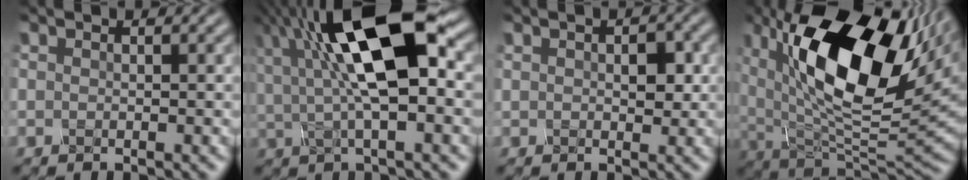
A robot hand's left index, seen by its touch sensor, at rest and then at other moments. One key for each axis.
{"total": 12.5, "fx": 3.2, "fy": 4.4, "fz": 11.2, "tx": -0.189, "ty": 0.018, "tz": 0.046}
{"total": 2.1, "fx": 0.4, "fy": 1.3, "fz": 1.6, "tx": -0.025, "ty": 0.001, "tz": 0.009}
{"total": 16.8, "fx": 5.7, "fy": 7.6, "fz": 13.9, "tx": -0.234, "ty": 0.003, "tz": 0.090}